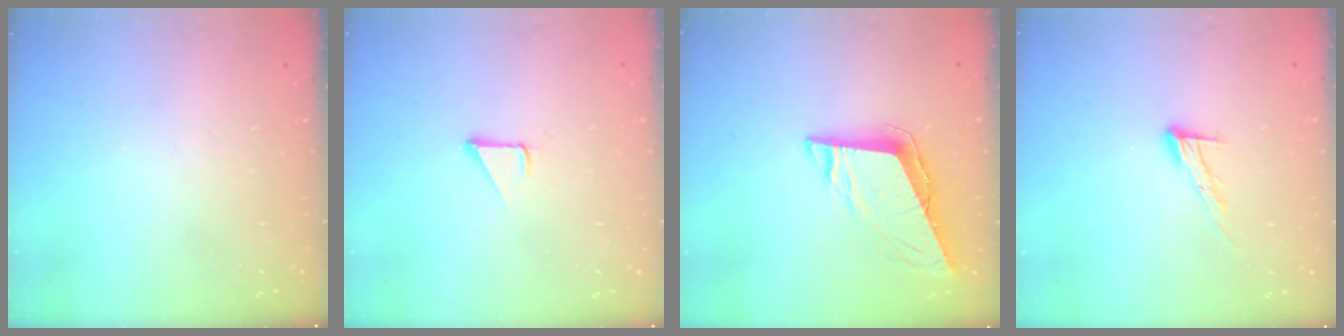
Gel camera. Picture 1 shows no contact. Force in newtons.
{"total": 1.9, "press": 1.9, "slide": 0.1}
{"total": 9.0, "press": 8.7, "slide": 2.5}
{"total": 9.1, "press": 9.1, "slide": 0.6}